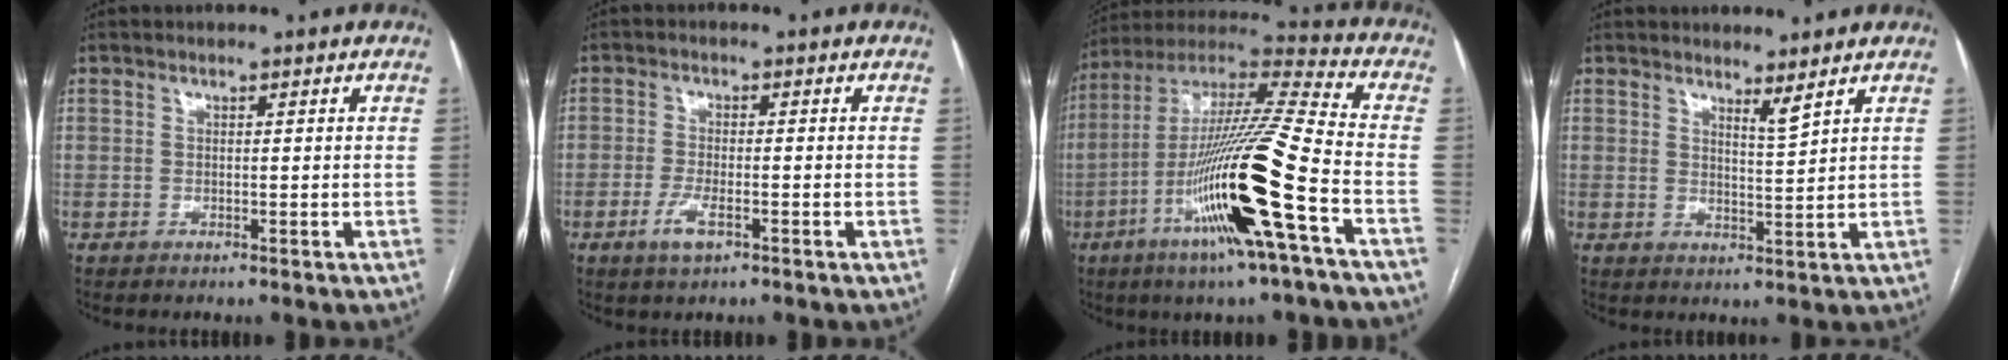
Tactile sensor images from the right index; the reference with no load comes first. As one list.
[{"total": 3.4, "force": [-1.8, 0.9, 2.8], "torque": [-0.060, -0.004, -0.034]}, {"total": 21.6, "force": [-7.6, 0.0, 20.2], "torque": [-0.390, -0.024, -0.145]}, {"total": 2.3, "force": [1.9, -0.5, 1.1], "torque": [-0.022, -0.018, 0.037]}]